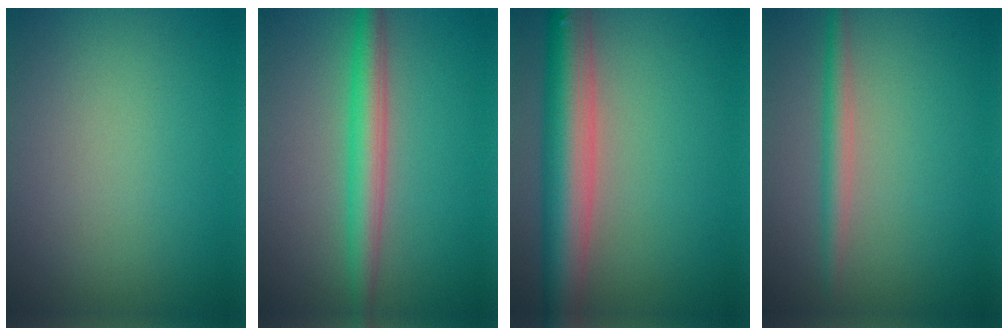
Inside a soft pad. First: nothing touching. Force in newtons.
{"total": 3.9, "press": 3.9, "slide": 0.1}
{"total": 8.2, "press": 8.1, "slide": 0.3}
{"total": 2.2, "press": 2.2, "slide": 0.0}